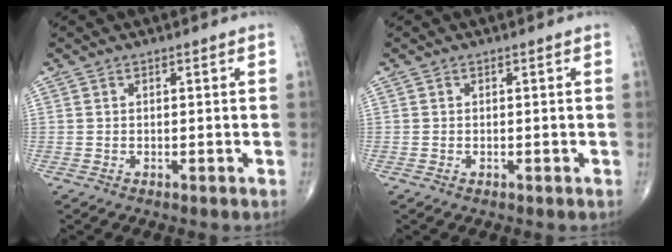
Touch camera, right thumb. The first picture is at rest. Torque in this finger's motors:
{"motor_torque": [-0.22, -0.14, -0.16, -0.05, -0.06]}